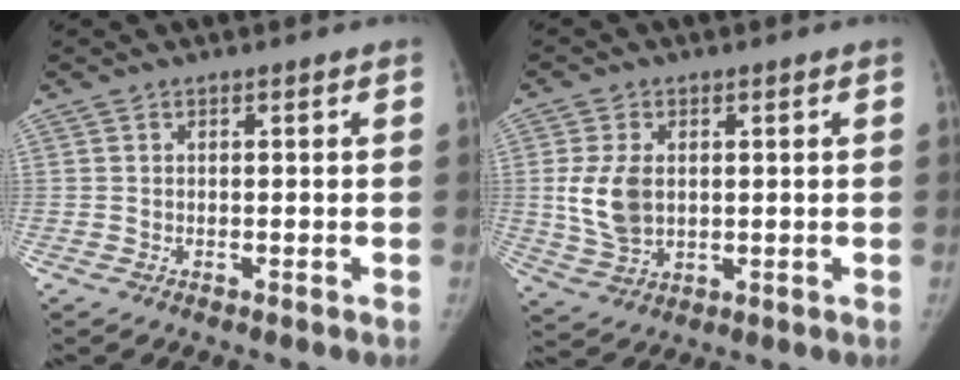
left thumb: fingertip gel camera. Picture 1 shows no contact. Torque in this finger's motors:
{"motor_torque": [-0.11, 0.19, 0.69, -0.75, 0.38]}